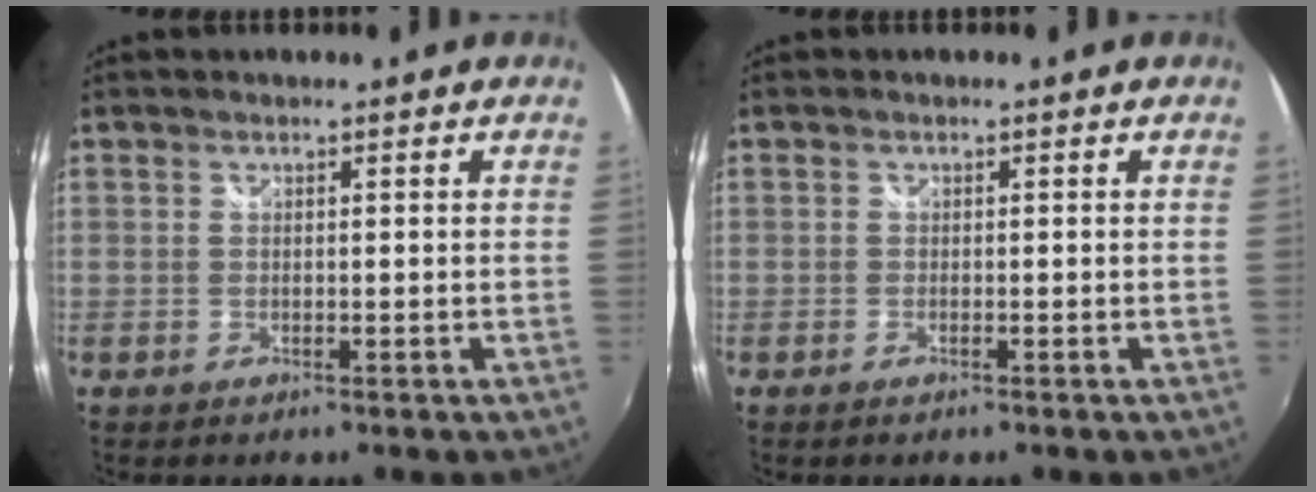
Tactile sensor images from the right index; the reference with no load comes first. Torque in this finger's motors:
{"motor_torque": [0.15, 0.07, 0.01, 0.01]}